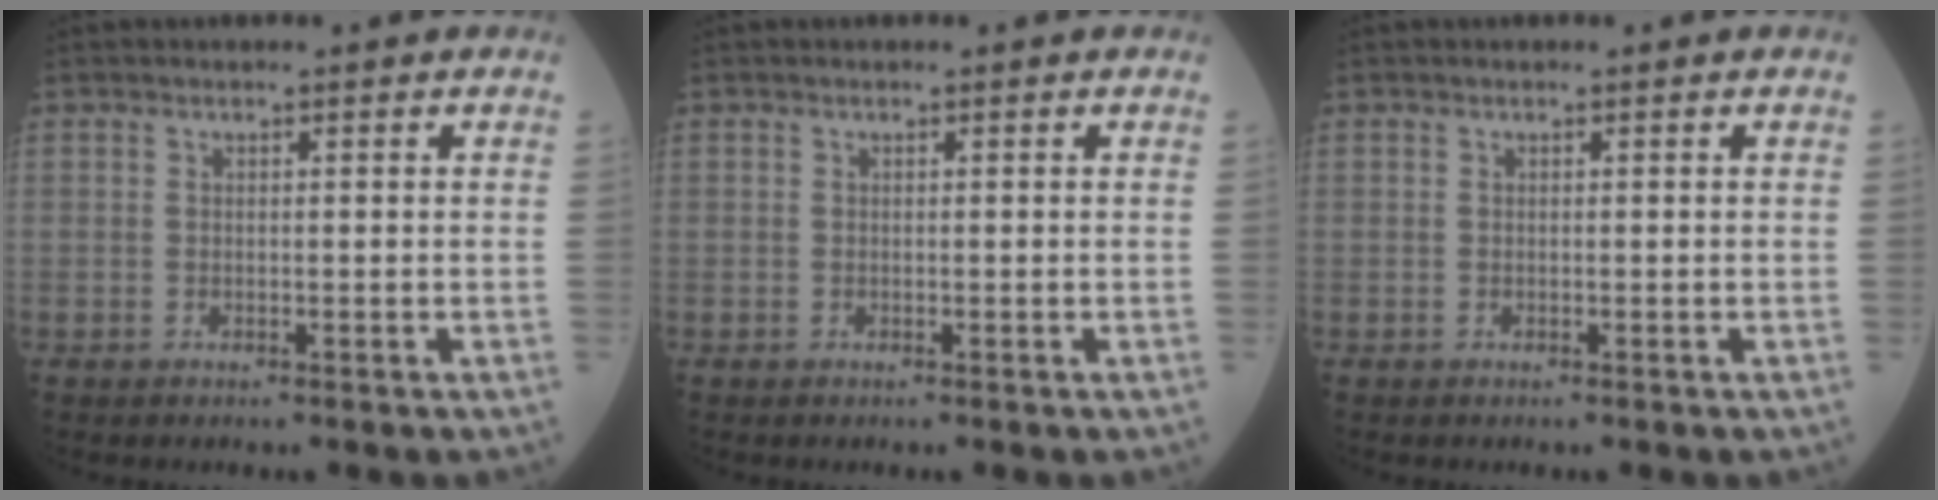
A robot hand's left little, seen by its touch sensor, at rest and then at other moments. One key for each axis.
{"total": 0.0}
{"total": 0.0}